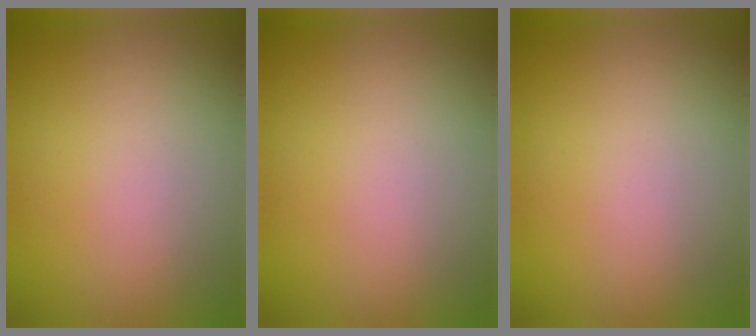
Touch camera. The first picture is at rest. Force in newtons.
{"total": 0.0}
{"total": 0.0}